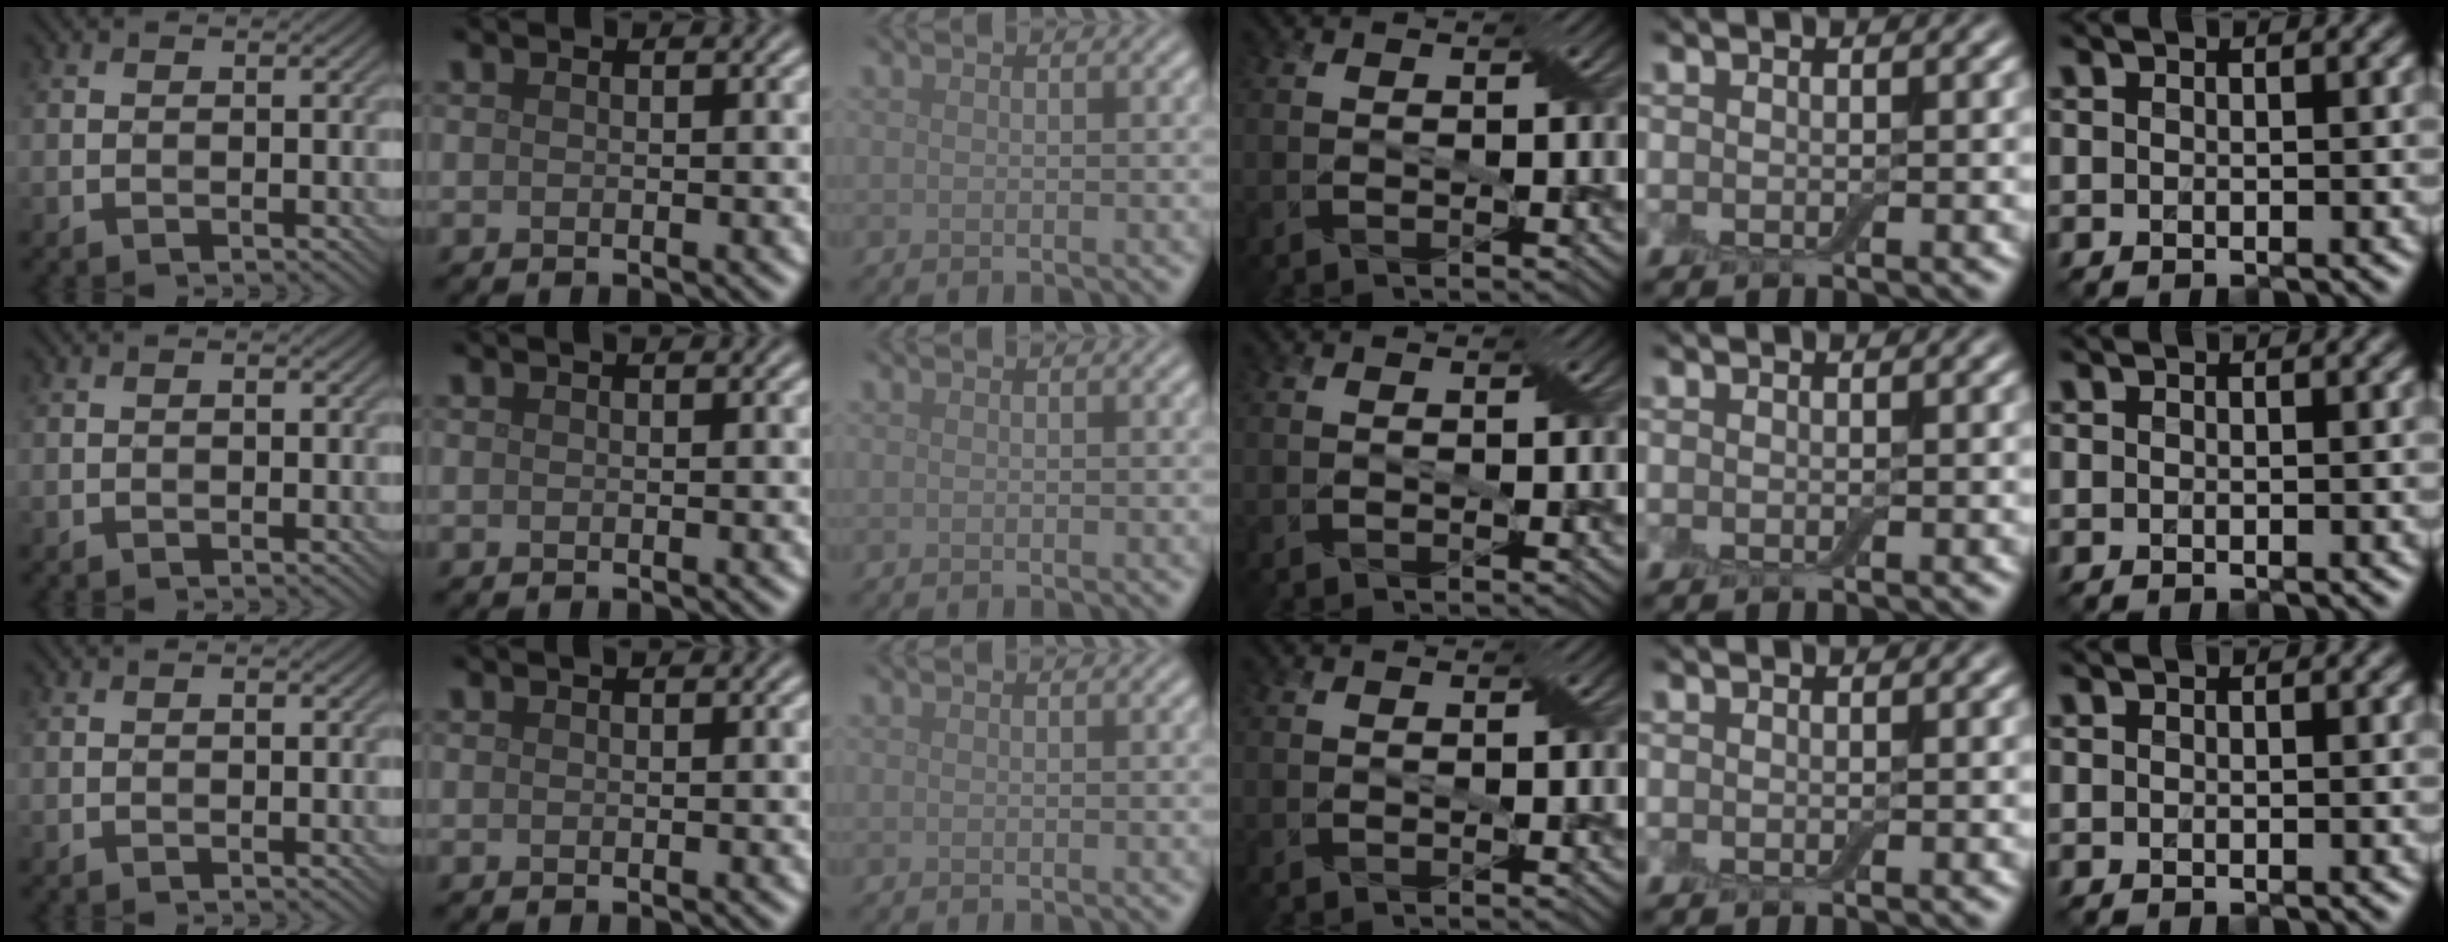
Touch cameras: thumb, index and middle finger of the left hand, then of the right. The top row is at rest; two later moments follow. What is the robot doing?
{"motion": "fold", "object": "bandage"}